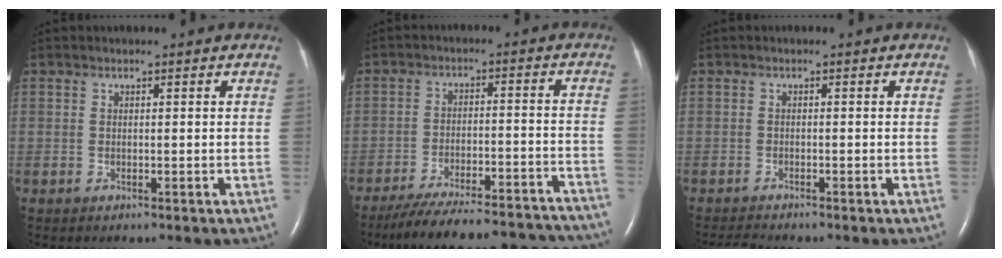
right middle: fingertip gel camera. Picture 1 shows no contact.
{"total": 24.1, "force": [-22.0, 4.3, 9.0], "torque": [-0.114, -0.007, -0.294]}
{"total": 2.0, "force": [-1.9, -0.6, 0.1], "torque": [-0.010, -0.014, -0.036]}